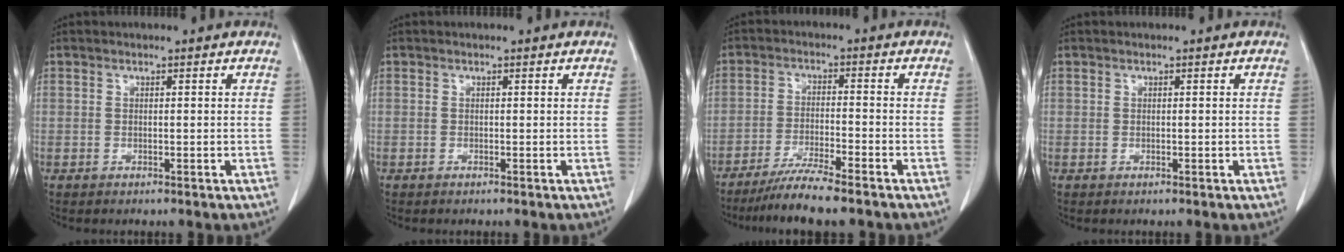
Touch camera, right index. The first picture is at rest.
{"total": 0.0}
{"total": 7.4, "force": [-6.1, -0.5, 4.1], "torque": [-0.070, -0.023, -0.105]}
{"total": 0.0}